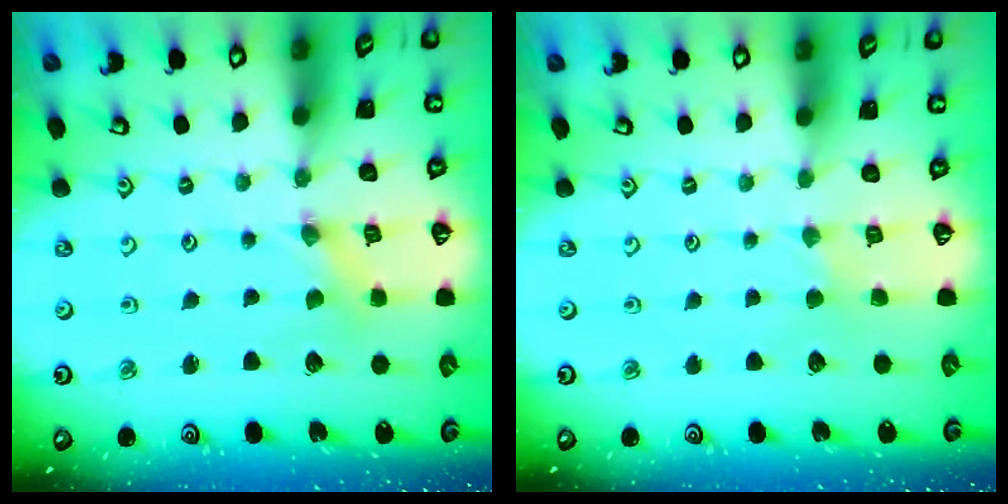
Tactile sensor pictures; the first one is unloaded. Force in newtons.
{"total": 1.2, "press": 1.1, "slide": 0.3}